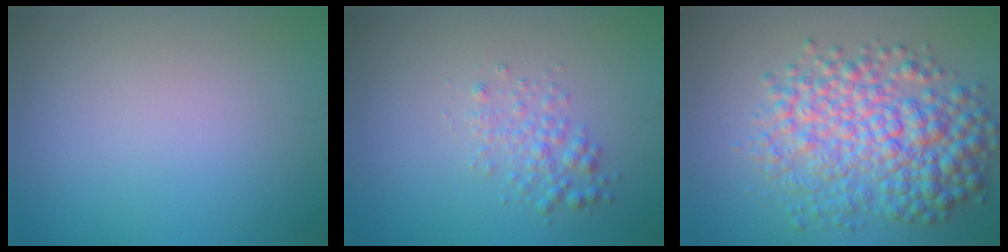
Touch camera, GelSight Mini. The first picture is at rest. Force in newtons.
{"total": 2.0, "press": 2.0, "slide": 0.0}
{"total": 7.9, "press": 7.9, "slide": 0.1}